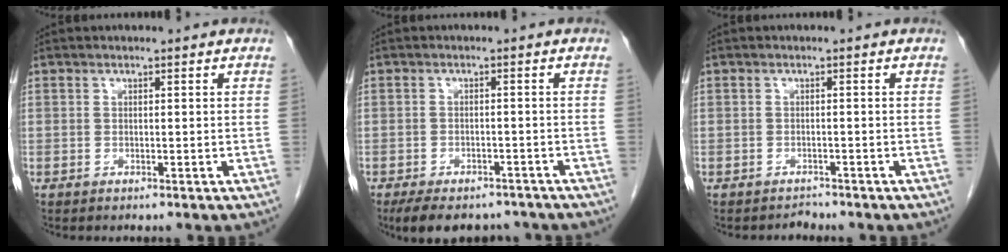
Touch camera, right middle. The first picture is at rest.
{"total": 10.3, "force": [-8.3, 4.6, 4.0], "torque": [-0.065, 0.001, -0.113]}
{"total": 1.1, "force": [-0.9, 0.2, -0.4], "torque": [0.006, -0.004, -0.016]}